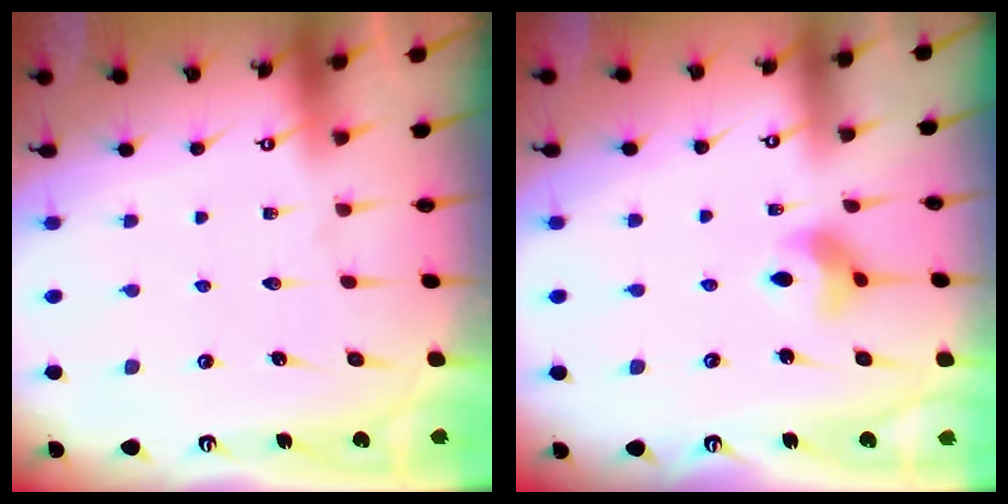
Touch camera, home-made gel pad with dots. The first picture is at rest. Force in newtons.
{"total": 6.5, "press": 6.5, "slide": 0.6}